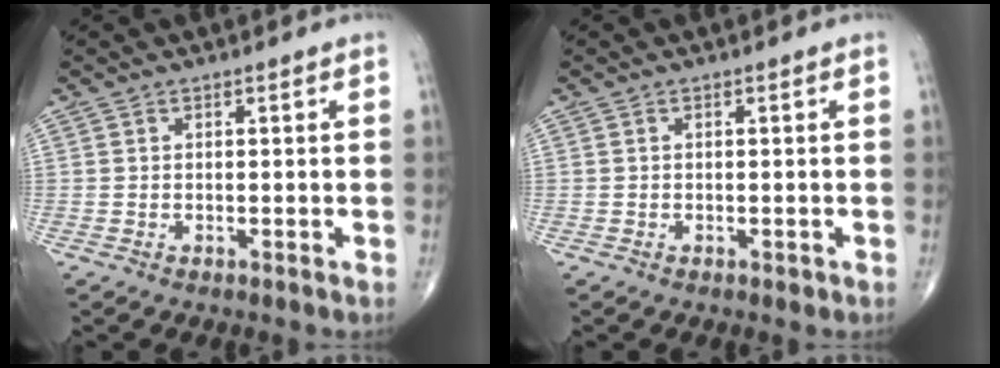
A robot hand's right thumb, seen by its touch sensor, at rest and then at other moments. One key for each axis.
{"total": 0.6, "fx": -0.2, "fy": 0.3, "fz": 0.4, "tx": -0.005, "ty": -0.001, "tz": -0.003}